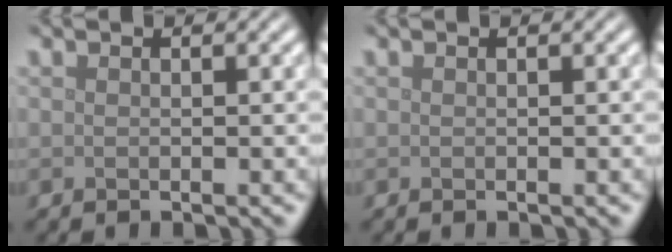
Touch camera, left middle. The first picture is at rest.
{"total": 0.0}